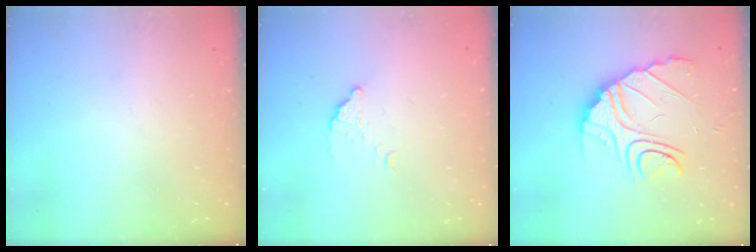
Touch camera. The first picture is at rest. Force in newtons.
{"total": 3.4, "press": 3.4, "slide": 0.1}
{"total": 10.6, "press": 10.5, "slide": 0.7}